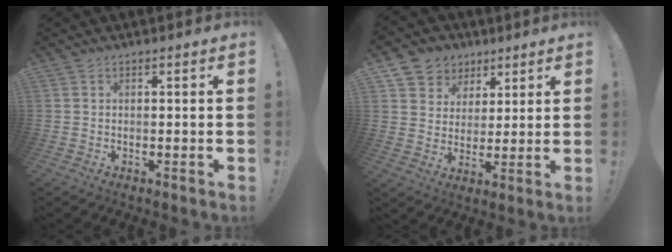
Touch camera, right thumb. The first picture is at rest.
{"total": 7.9, "force": [3.6, 7.0, 0.9], "torque": [-0.009, -0.028, 0.076]}